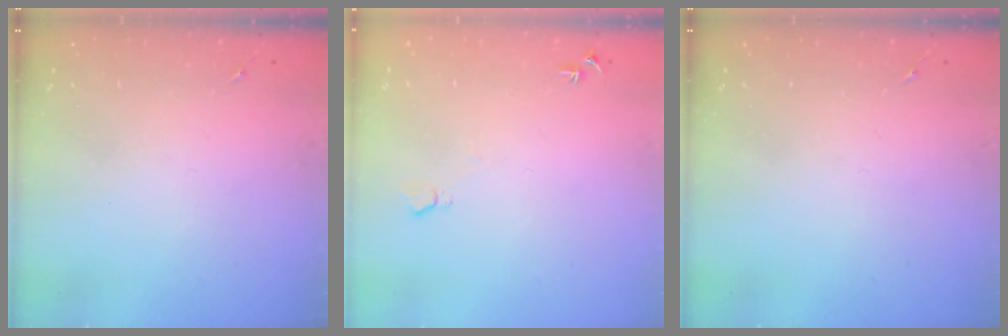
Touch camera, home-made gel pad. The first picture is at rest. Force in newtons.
{"total": 5.8, "press": 5.8, "slide": 0.7}
{"total": 0.0}